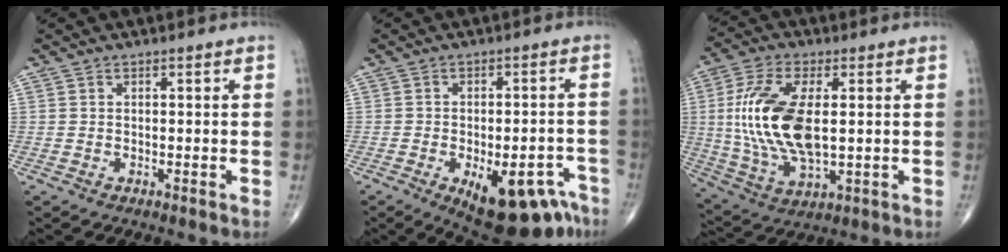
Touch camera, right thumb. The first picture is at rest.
{"total": 16.0, "force": [-8.5, 7.1, 11.5], "torque": [-0.100, 0.039, -0.103]}
{"total": 17.8, "force": [1.4, 8.4, 15.6], "torque": [-0.325, -0.009, 0.033]}